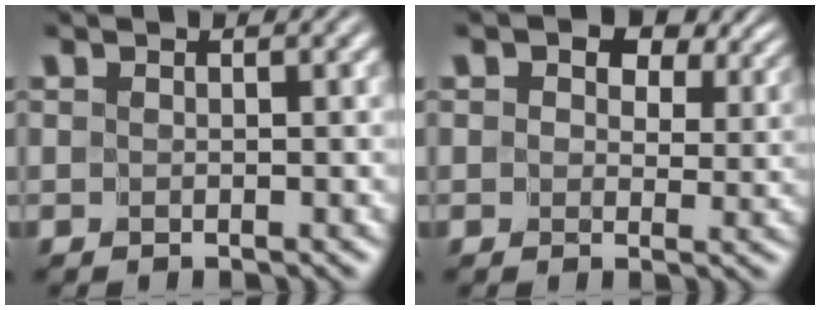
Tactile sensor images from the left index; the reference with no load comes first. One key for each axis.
{"total": 7.6, "fx": 4.1, "fy": 4.4, "fz": 4.6, "tx": -0.061, "ty": 0.004, "tz": 0.047}